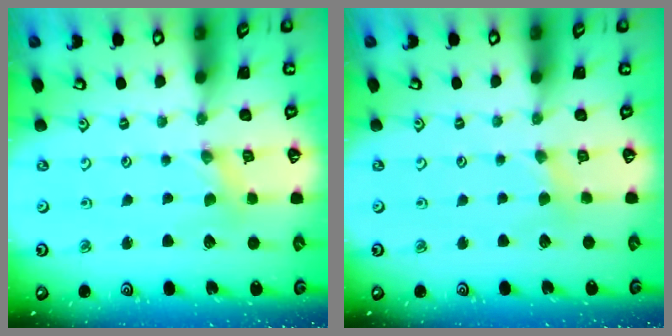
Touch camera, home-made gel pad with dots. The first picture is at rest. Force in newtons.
{"total": 2.4, "press": 2.3, "slide": 0.5}